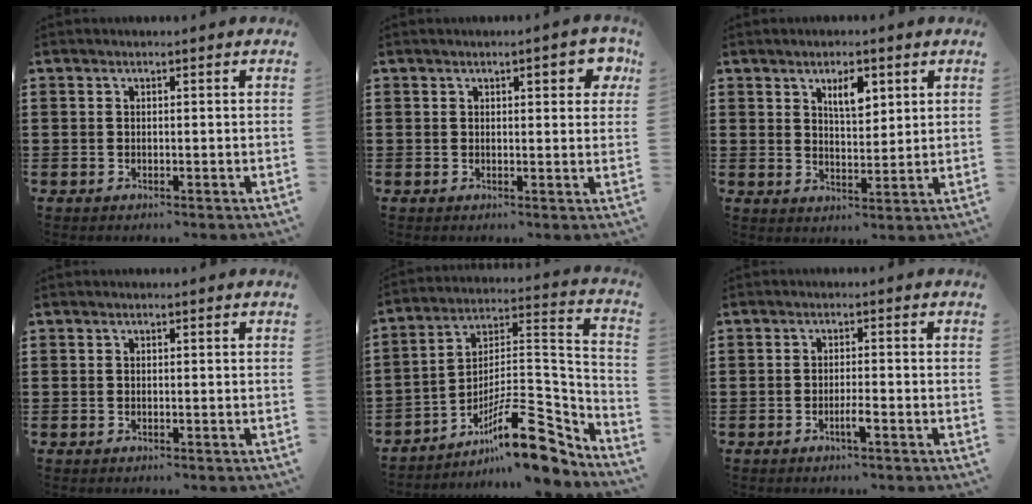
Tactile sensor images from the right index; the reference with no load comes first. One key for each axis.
{"total": 3.4, "fx": 1.4, "fy": 1.1, "fz": 2.9, "tx": -0.029, "ty": -0.003, "tz": 0.014}
{"total": 4.3, "fx": 2.4, "fy": 1.7, "fz": 3.1, "tx": -0.052, "ty": 0.002, "tz": 0.037}
{"total": 0.0}
{"total": 15.4, "fx": -10.2, "fy": 4.4, "fz": 10.6, "tx": -0.163, "ty": 0.031, "tz": -0.181}
{"total": 2.2, "fx": -1.1, "fy": 0.1, "fz": 1.9, "tx": -0.032, "ty": 0.001, "tz": -0.020}